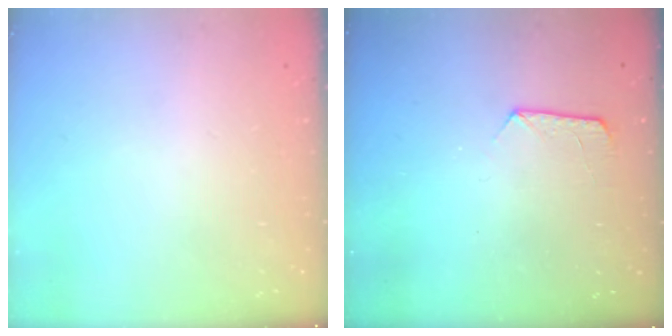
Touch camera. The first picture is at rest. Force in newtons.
{"total": 7.3, "press": 7.3, "slide": 0.7}